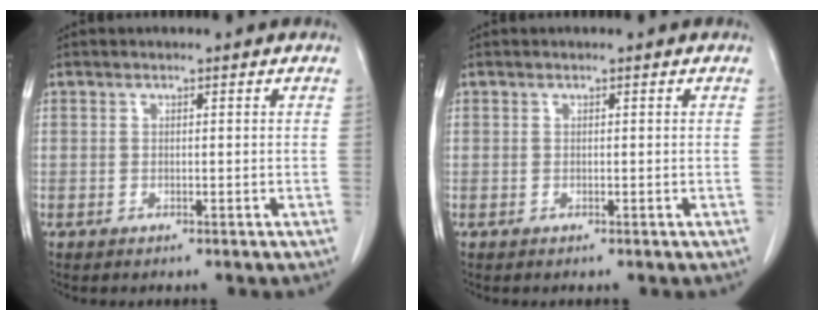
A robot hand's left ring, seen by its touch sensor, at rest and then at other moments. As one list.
[{"total": 0.0}]